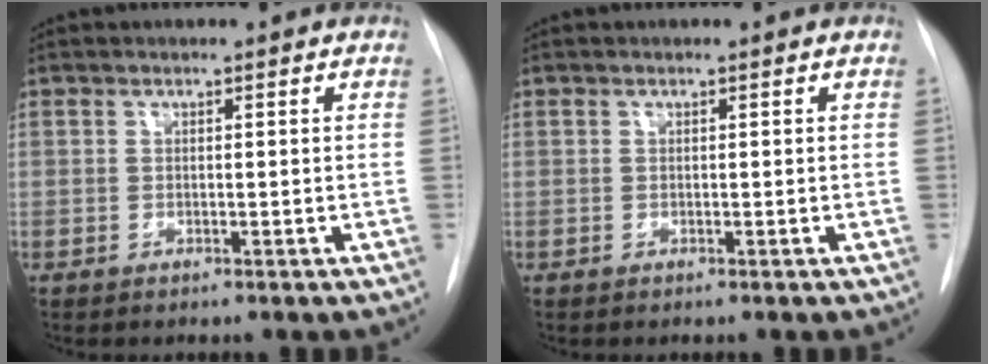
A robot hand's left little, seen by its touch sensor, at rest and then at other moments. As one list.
[{"total": 0.0}]